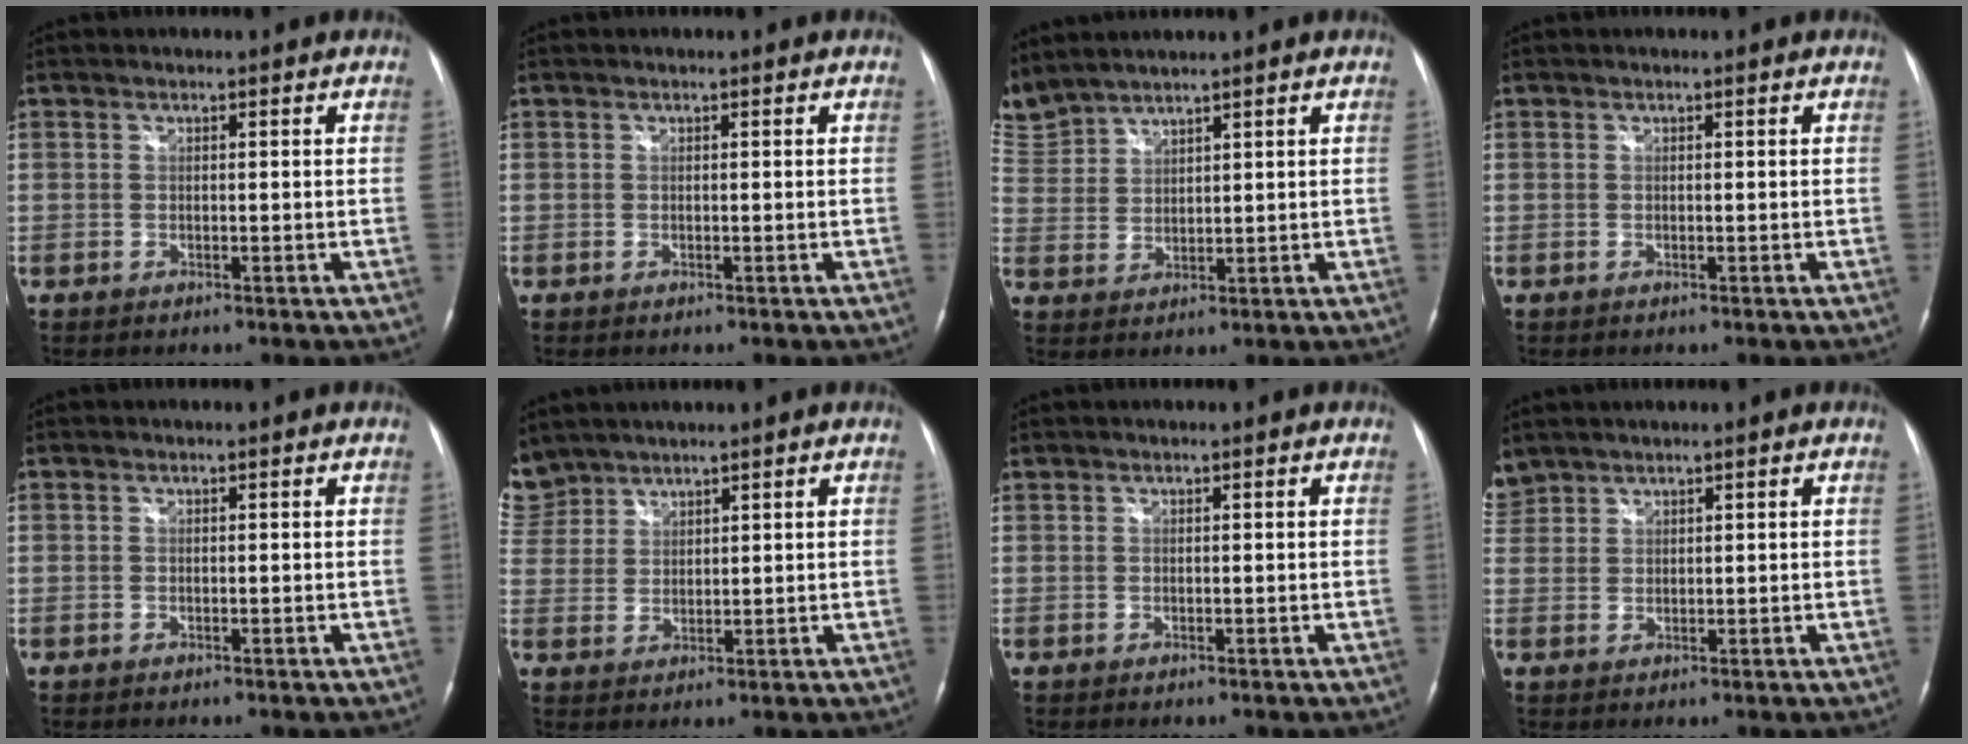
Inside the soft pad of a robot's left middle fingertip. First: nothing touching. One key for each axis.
{"total": 0.0}
{"total": 7.1, "fx": 6.8, "fy": 1.3, "fz": 1.1, "tx": -0.047, "ty": 0.019, "tz": 0.148}
{"total": 0.0}
{"total": 0.0}
{"total": 7.1, "fx": 6.2, "fy": 3.4, "fz": 0.5, "tx": -0.027, "ty": 0.013, "tz": 0.136}
{"total": 0.0}
{"total": 3.4, "fx": 3.2, "fy": 1.3, "fz": 0.1, "tx": -0.015, "ty": 0.019, "tz": 0.071}